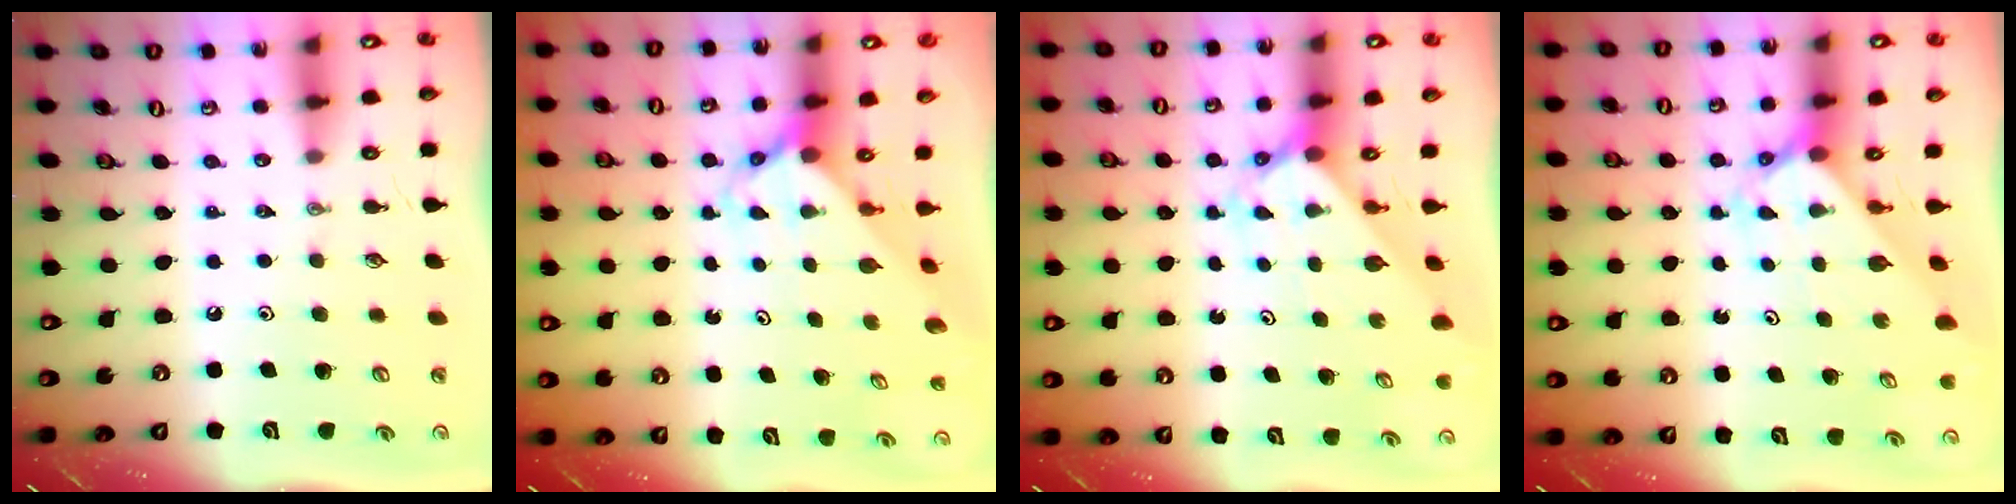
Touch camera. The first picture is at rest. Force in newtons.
{"total": 3.4, "press": 3.4, "slide": 0.3}
{"total": 1.9, "press": 1.9, "slide": 0.1}
{"total": 1.9, "press": 1.9, "slide": 0.1}